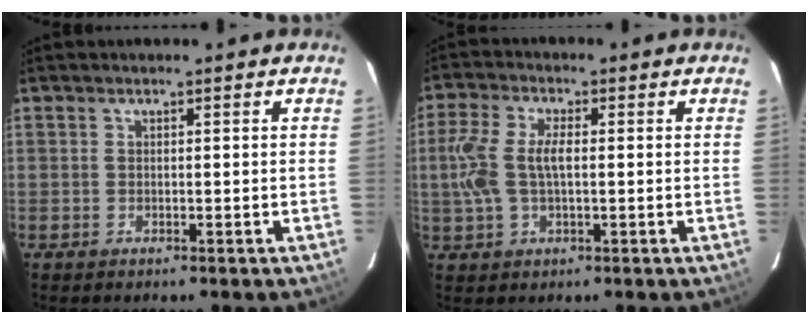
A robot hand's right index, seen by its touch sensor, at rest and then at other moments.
{"total": 8.1, "force": [0.1, 3.8, 7.1], "torque": [-0.156, 0.008, 0.002]}